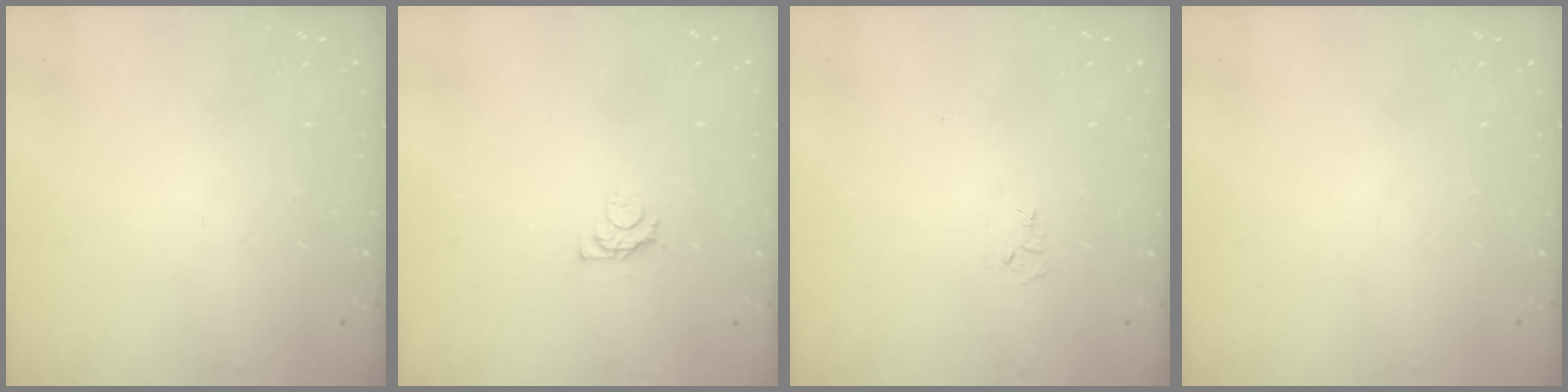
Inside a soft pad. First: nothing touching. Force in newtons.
{"total": 3.4, "press": 3.3, "slide": 0.5}
{"total": 4.8, "press": 4.8, "slide": 0.5}
{"total": 0.0}